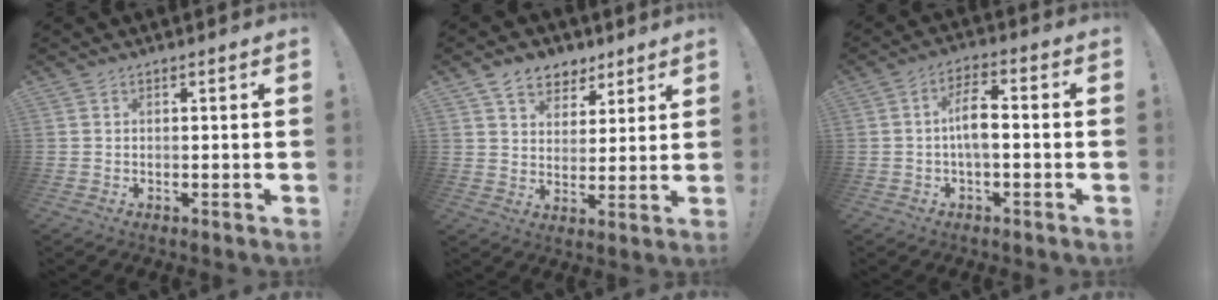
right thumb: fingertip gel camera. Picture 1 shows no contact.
{"total": 9.2, "force": [6.1, 6.5, 2.5], "torque": [-0.040, -0.036, 0.121]}
{"total": 7.7, "force": [-0.4, 2.9, 7.1], "torque": [-0.121, 0.006, -0.010]}